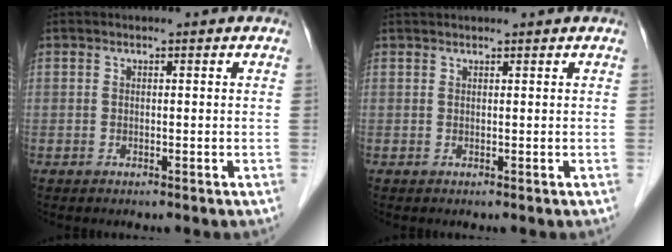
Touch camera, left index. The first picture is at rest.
{"total": 2.6, "force": [2.4, 0.2, 1.0], "torque": [-0.009, 0.031, 0.042]}